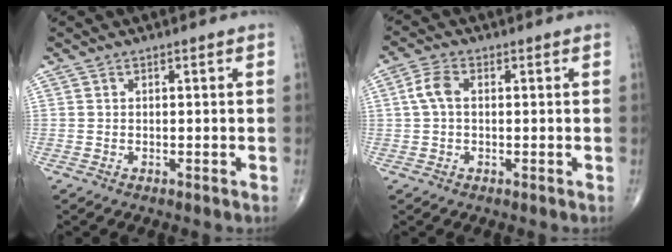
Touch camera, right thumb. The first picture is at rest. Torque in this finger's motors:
{"motor_torque": [-0.49, 0.57, -0.05, -0.42, 0.13]}